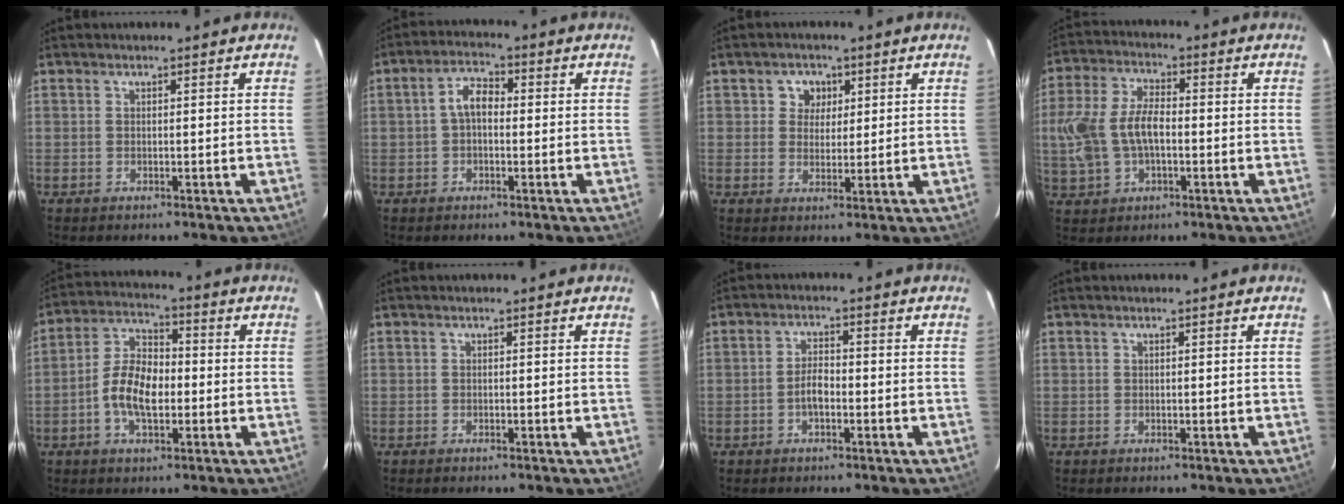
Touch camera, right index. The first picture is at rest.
{"total": 4.3, "force": [-0.1, 2.6, 3.4], "torque": [-0.065, 0.017, -0.003]}
{"total": 4.0, "force": [1.3, 3.7, 0.6], "torque": [0.002, 0.010, 0.022]}
{"total": 11.7, "force": [-1.1, 7.0, 9.4], "torque": [-0.203, 0.012, -0.018]}
{"total": 9.4, "force": [-2.2, 5.0, 7.7], "torque": [-0.155, 0.012, -0.041]}
{"total": 0.0}
{"total": 3.3, "force": [-1.3, 1.5, 2.7], "torque": [-0.053, 0.005, -0.022]}
{"total": 0.0}